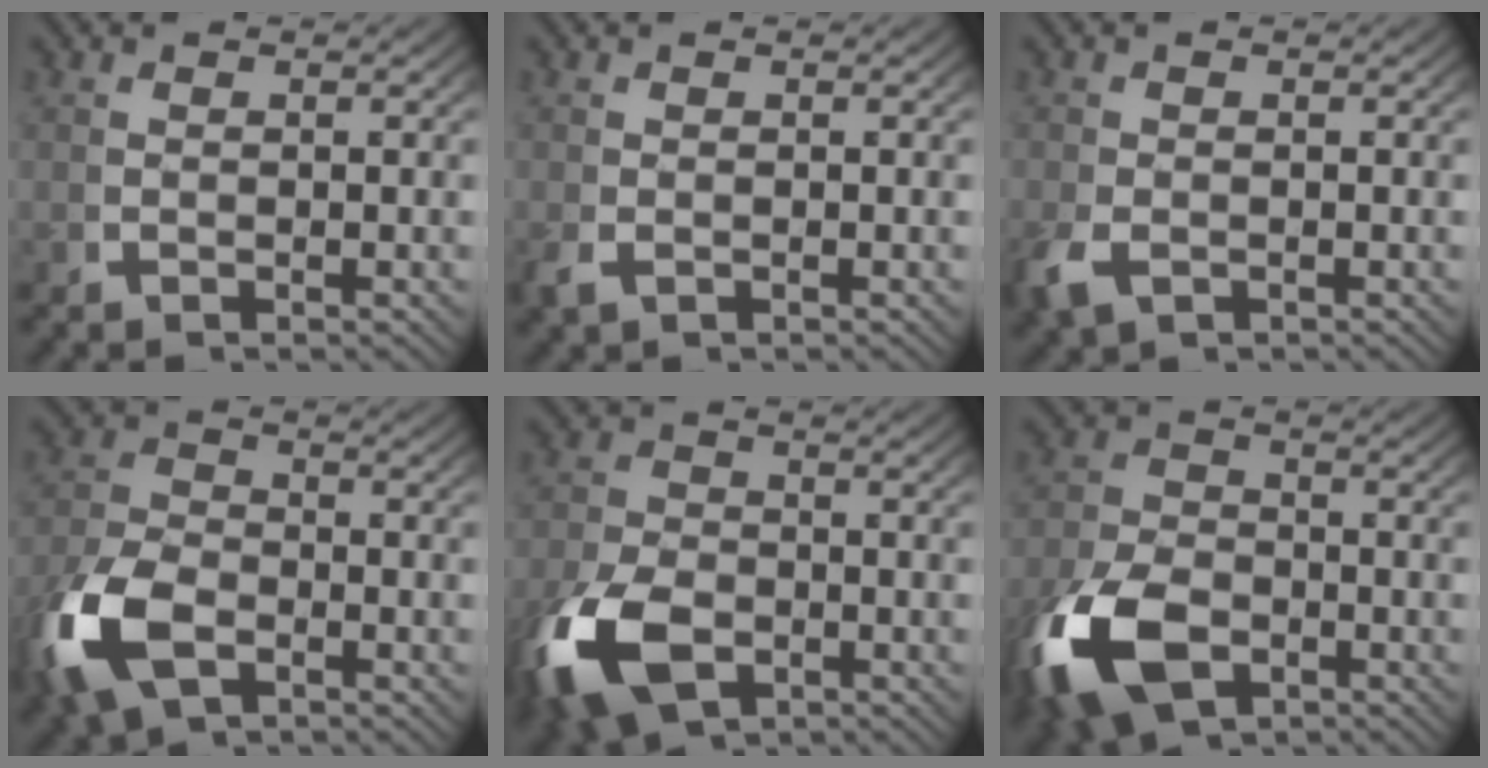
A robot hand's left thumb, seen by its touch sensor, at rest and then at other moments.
{"total": 1.2, "force": [-0.5, 0.9, 0.6], "torque": [-0.019, -0.006, -0.004]}
{"total": 2.6, "force": [-1.2, 1.8, 1.4], "torque": [-0.038, -0.010, -0.016]}
{"total": 7.4, "force": [-2.9, 4.7, 4.9], "torque": [-0.132, -0.016, -0.045]}
{"total": 7.9, "force": [-3.5, 4.9, 5.1], "torque": [-0.119, -0.030, -0.049]}
{"total": 8.8, "force": [-3.9, 5.5, 5.7], "torque": [-0.130, -0.031, -0.056]}